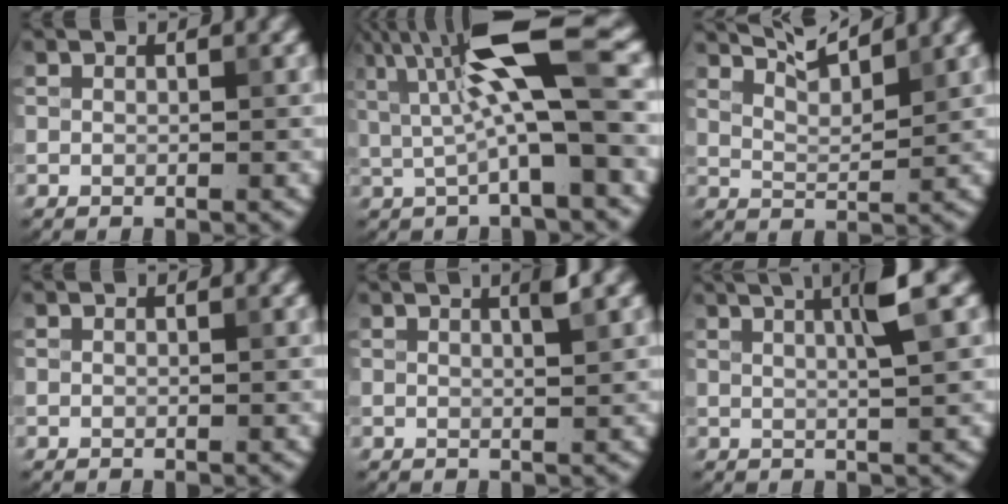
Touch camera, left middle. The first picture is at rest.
{"total": 9.1, "force": [1.5, 2.1, 8.7], "torque": [-0.153, 0.003, 0.024]}
{"total": 3.8, "force": [3.2, 0.6, 2.1], "torque": [-0.039, 0.005, 0.048]}
{"total": 0.0}
{"total": 1.2, "force": [0.4, 0.2, 1.2], "torque": [-0.005, 0.004, 0.002]}
{"total": 3.6, "force": [1.1, 0.5, 3.4], "torque": [-0.048, 0.009, 0.017]}